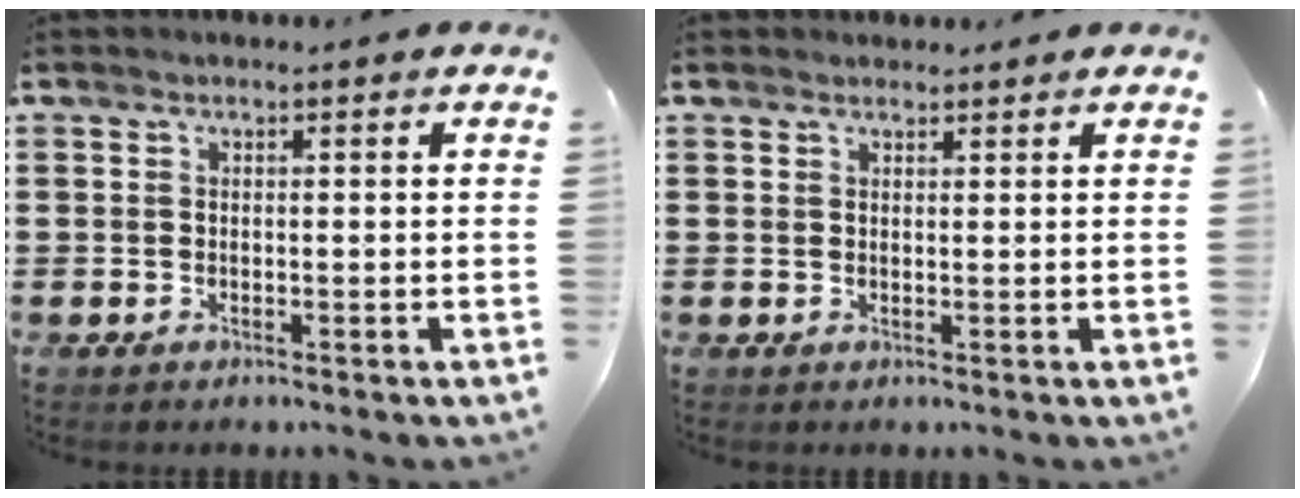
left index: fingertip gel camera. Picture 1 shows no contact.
{"total": 1.1, "force": [1.1, 0.3, 0.0], "torque": [-0.003, 0.001, 0.021]}